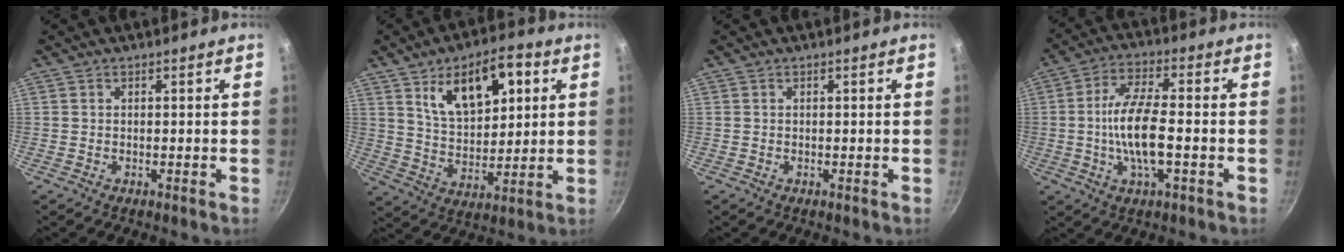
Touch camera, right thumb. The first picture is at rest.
{"total": 14.9, "force": [6.1, 7.7, 11.2], "torque": [-0.144, -0.016, 0.108]}
{"total": 0.0}
{"total": 11.5, "force": [-1.5, 4.0, 10.7], "torque": [-0.213, 0.013, -0.031]}